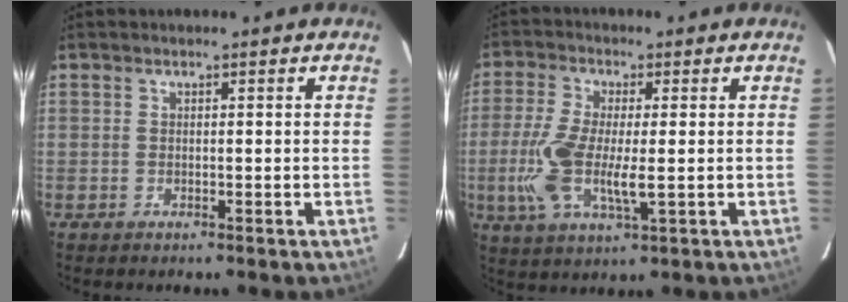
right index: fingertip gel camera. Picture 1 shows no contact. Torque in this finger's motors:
{"motor_torque": [0.36, -0.09, 0.61, 0.13]}